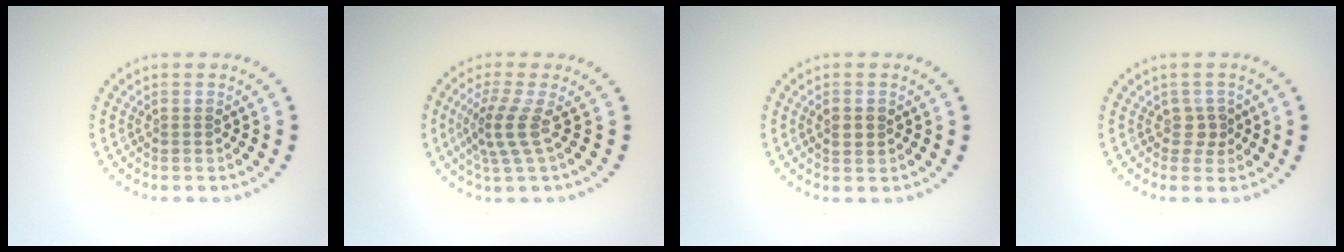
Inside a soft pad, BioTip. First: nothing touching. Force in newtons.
{"total": 3.0, "press": 2.2, "slide": 2.0}
{"total": 1.0, "press": 1.0, "slide": 0.0}
{"total": 1.5, "press": 1.1, "slide": 1.1}